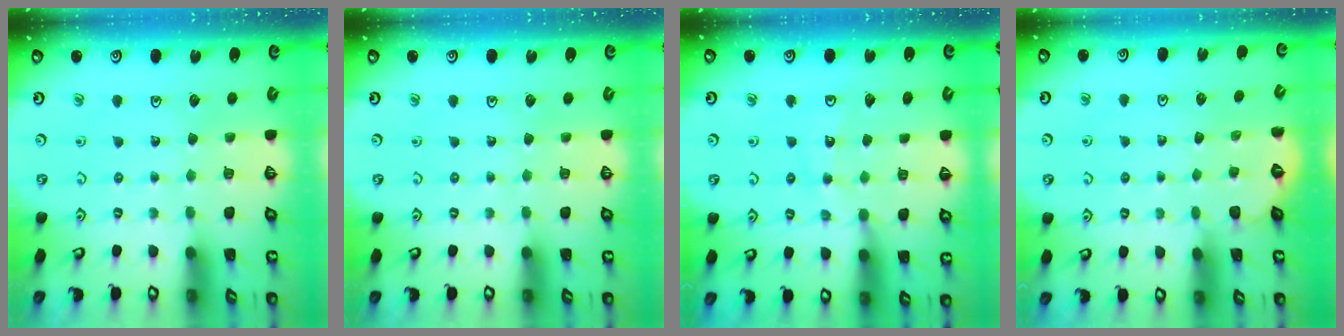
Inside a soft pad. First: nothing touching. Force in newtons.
{"total": 0.0}
{"total": 10.3, "press": 10.3, "slide": 1.3}
{"total": 0.0}